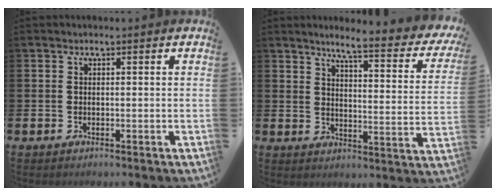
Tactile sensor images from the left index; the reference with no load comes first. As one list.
[{"total": 5.4, "force": [4.6, 0.5, 2.9], "torque": [-0.054, -0.048, 0.063]}]